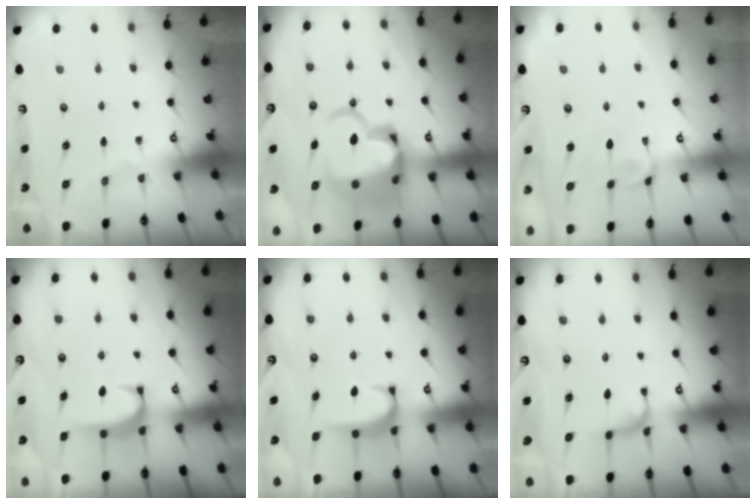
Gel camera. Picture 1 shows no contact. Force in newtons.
{"total": 13.8, "press": 13.6, "slide": 2.1}
{"total": 3.9, "press": 3.9, "slide": 0.3}
{"total": 1.8, "press": 1.7, "slide": 0.5}
{"total": 1.9, "press": 1.8, "slide": 0.5}
{"total": 1.4, "press": 1.2, "slide": 0.6}